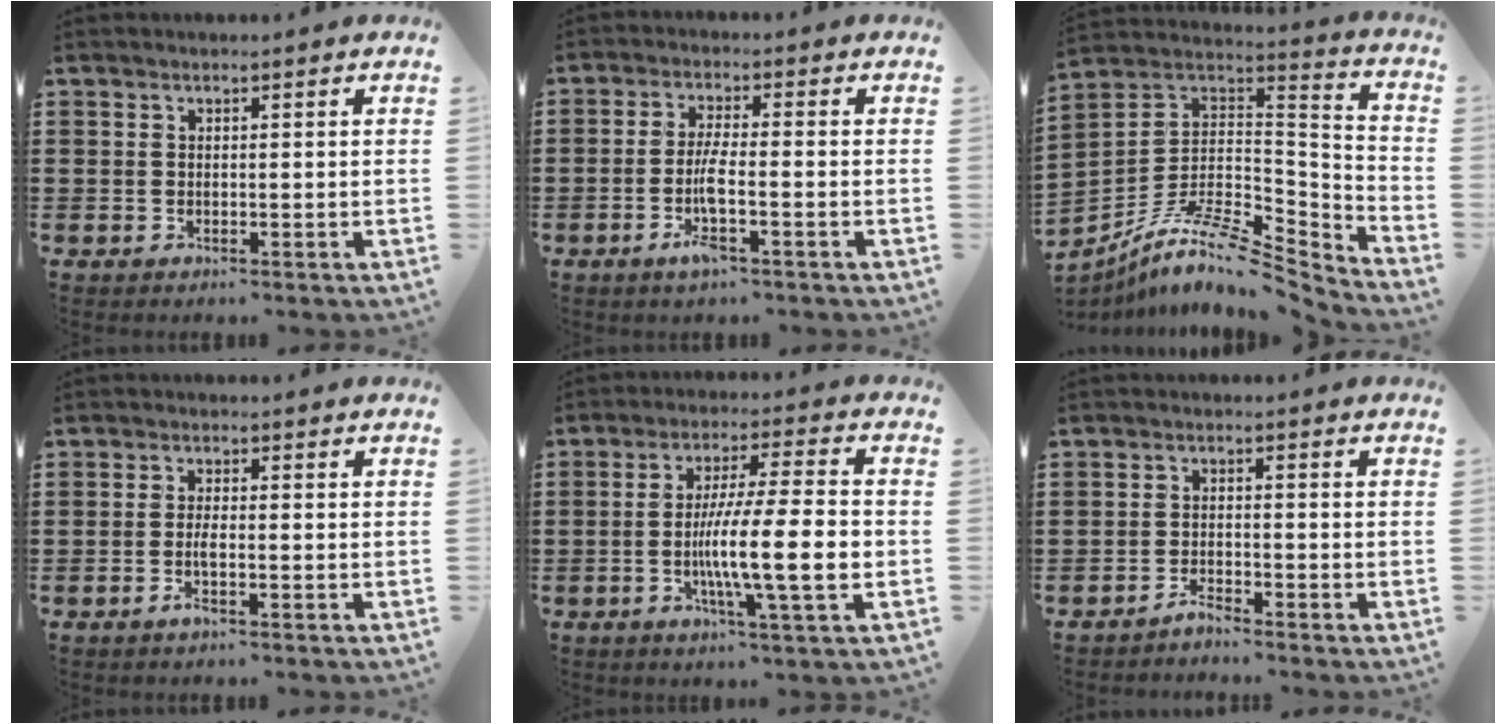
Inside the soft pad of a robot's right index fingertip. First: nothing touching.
{"total": 5.2, "force": [-1.9, 0.8, 4.8], "torque": [-0.102, -0.009, -0.041]}
{"total": 10.9, "force": [-8.0, 3.1, 6.7], "torque": [-0.129, 0.006, -0.156]}
{"total": 2.2, "force": [-1.0, 0.4, 2.0], "torque": [-0.044, -0.003, -0.020]}
{"total": 12.8, "force": [-2.6, 1.3, 12.5], "torque": [-0.222, -0.012, -0.050]}
{"total": 2.1, "force": [-2.1, 0.0, 0.0], "torque": [-0.006, 0.005, -0.043]}